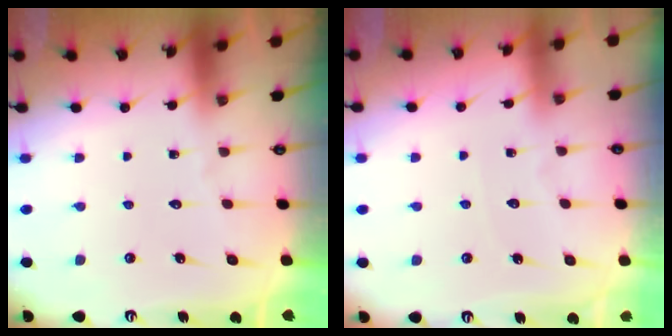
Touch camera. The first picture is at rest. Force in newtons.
{"total": 2.7, "press": 2.7, "slide": 0.2}